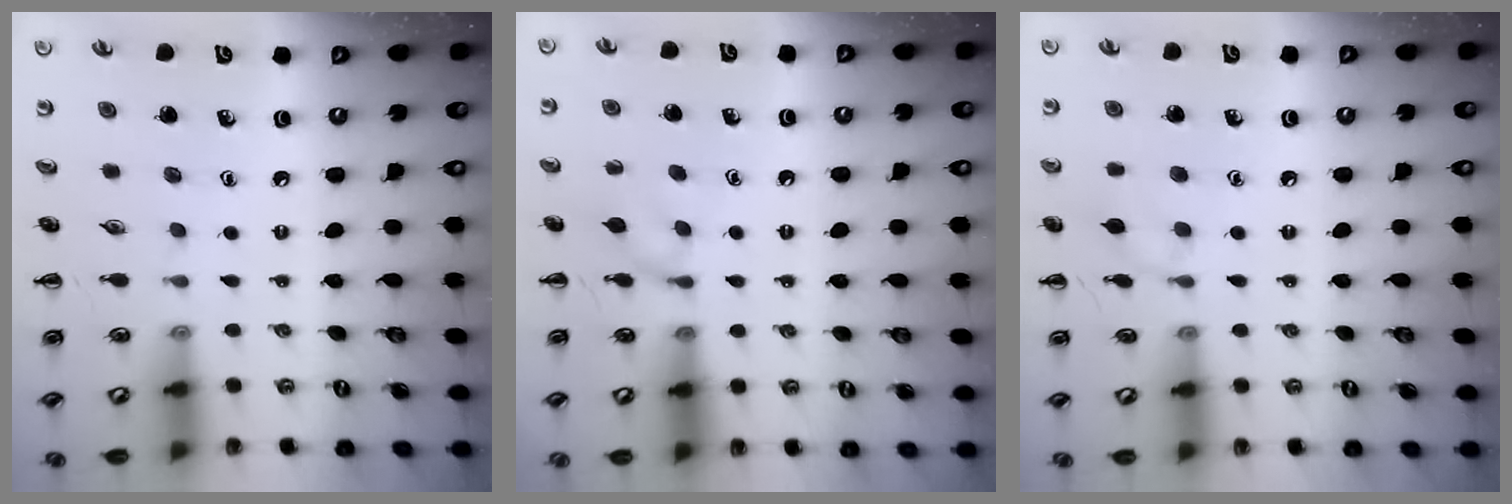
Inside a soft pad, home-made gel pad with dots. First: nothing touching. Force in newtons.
{"total": 3.6, "press": 3.3, "slide": 1.4}
{"total": 6.3, "press": 6.0, "slide": 1.8}